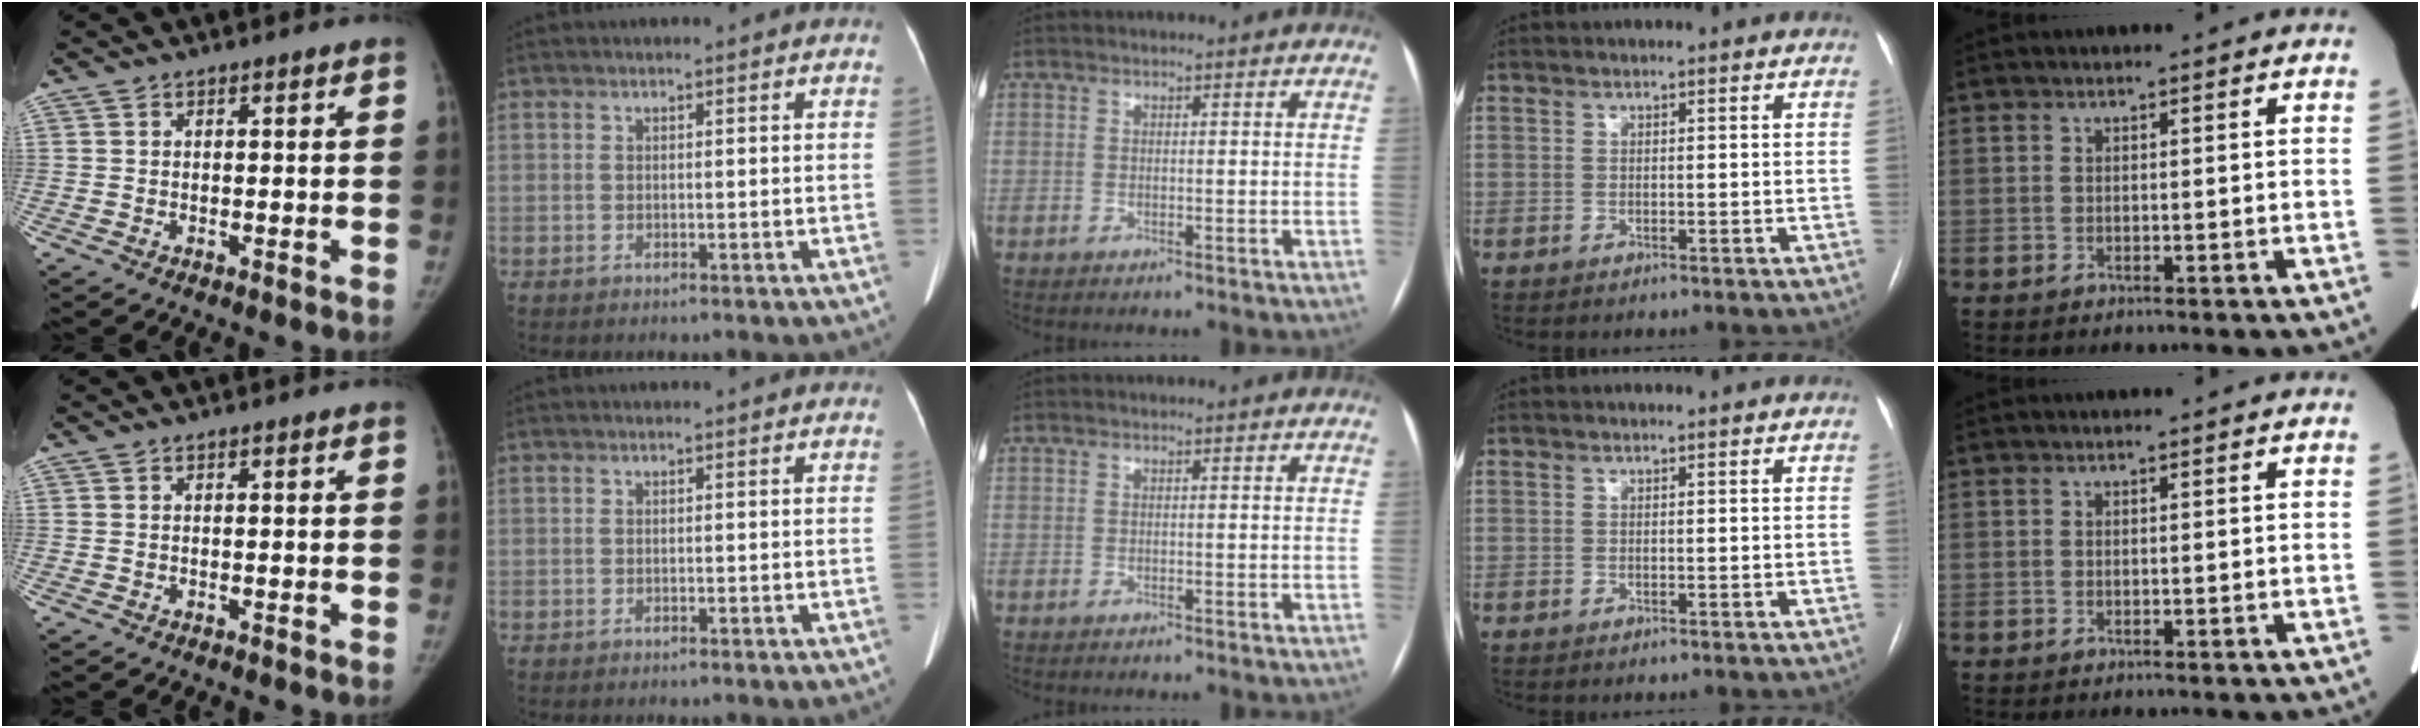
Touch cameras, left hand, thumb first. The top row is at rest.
{}